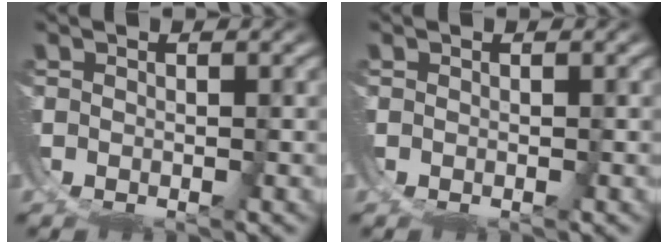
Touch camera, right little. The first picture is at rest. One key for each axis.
{"total": 0.0}